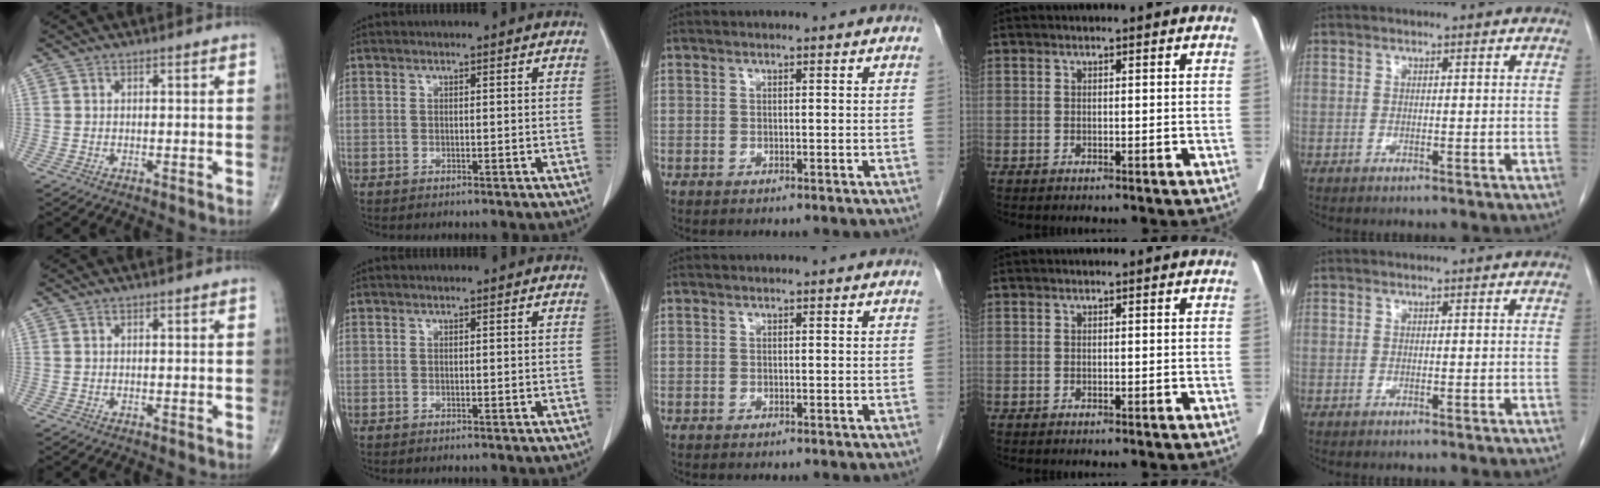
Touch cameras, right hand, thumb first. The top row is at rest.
{}